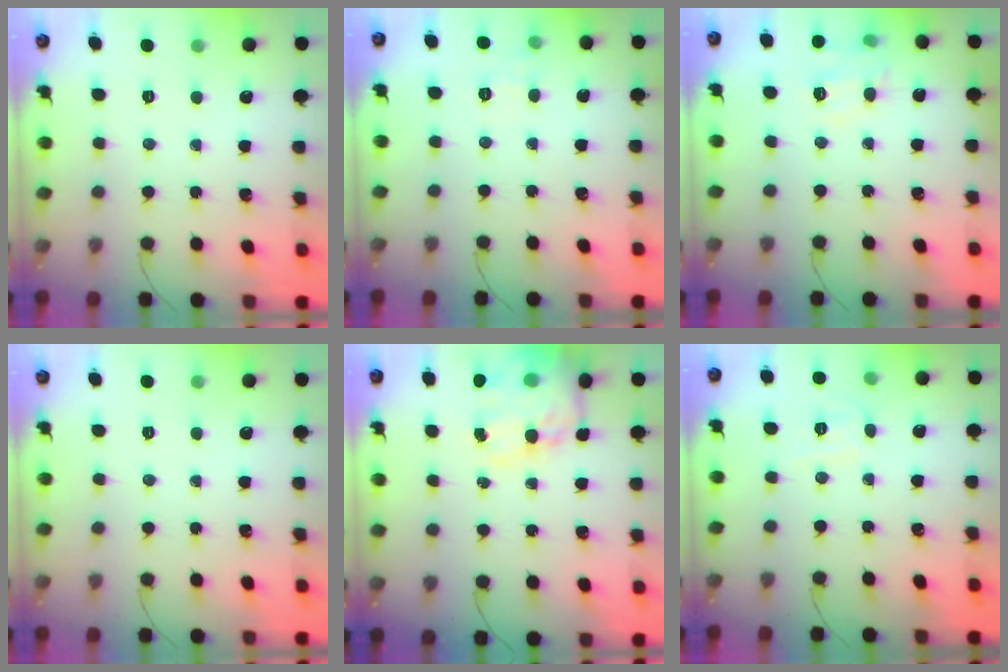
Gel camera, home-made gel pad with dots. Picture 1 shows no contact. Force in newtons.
{"total": 5.6, "press": 5.4, "slide": 1.4}
{"total": 7.3, "press": 7.3, "slide": 1.0}
{"total": 0.0}
{"total": 18.7, "press": 18.1, "slide": 4.5}
{"total": 4.7, "press": 4.4, "slide": 1.5}